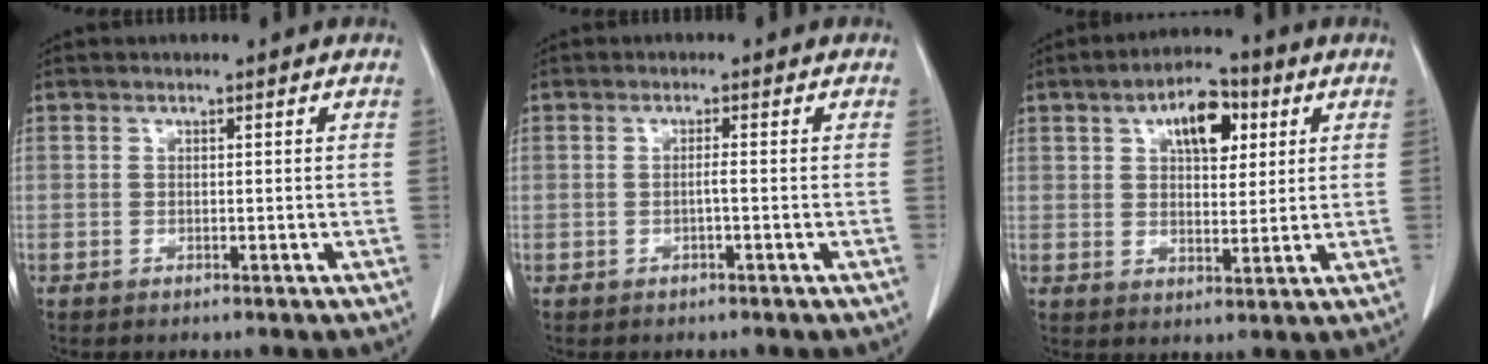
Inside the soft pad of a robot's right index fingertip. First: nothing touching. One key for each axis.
{"total": 1.4, "fx": -0.3, "fy": 0.3, "fz": 1.4, "tx": -0.027, "ty": 0.002, "tz": -0.004}
{"total": 9.6, "fx": 3.7, "fy": 4.9, "fz": 7.4, "tx": -0.127, "ty": 0.020, "tz": 0.062}